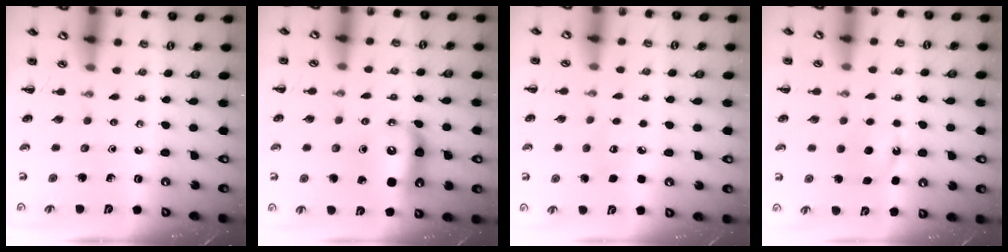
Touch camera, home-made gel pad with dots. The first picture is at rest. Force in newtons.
{"total": 8.6, "press": 8.5, "slide": 0.9}
{"total": 5.5, "press": 5.3, "slide": 1.3}
{"total": 4.8, "press": 4.5, "slide": 1.6}